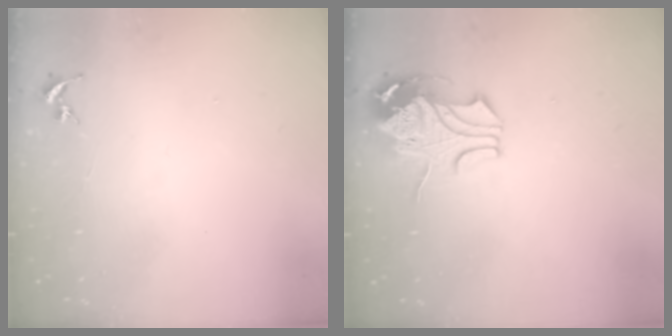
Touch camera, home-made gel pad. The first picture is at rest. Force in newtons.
{"total": 10.0, "press": 9.9, "slide": 1.5}